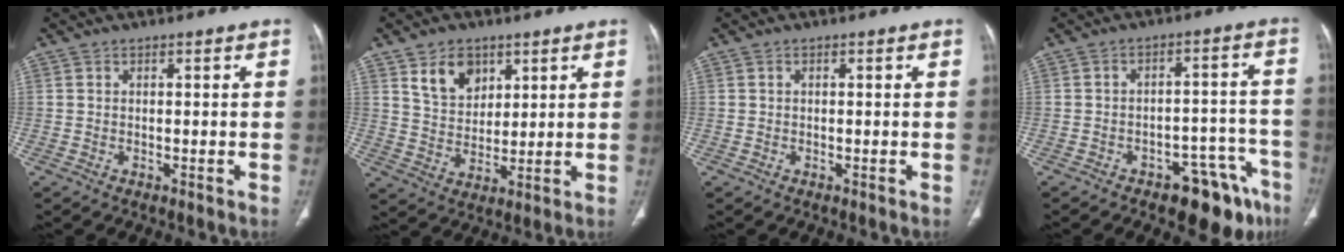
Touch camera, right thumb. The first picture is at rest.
{"total": 8.5, "force": [4.5, 5.9, 4.2], "torque": [-0.046, -0.029, 0.088]}
{"total": 0.0}
{"total": 12.5, "force": [-8.2, 5.7, 7.6], "torque": [-0.057, 0.067, -0.107]}